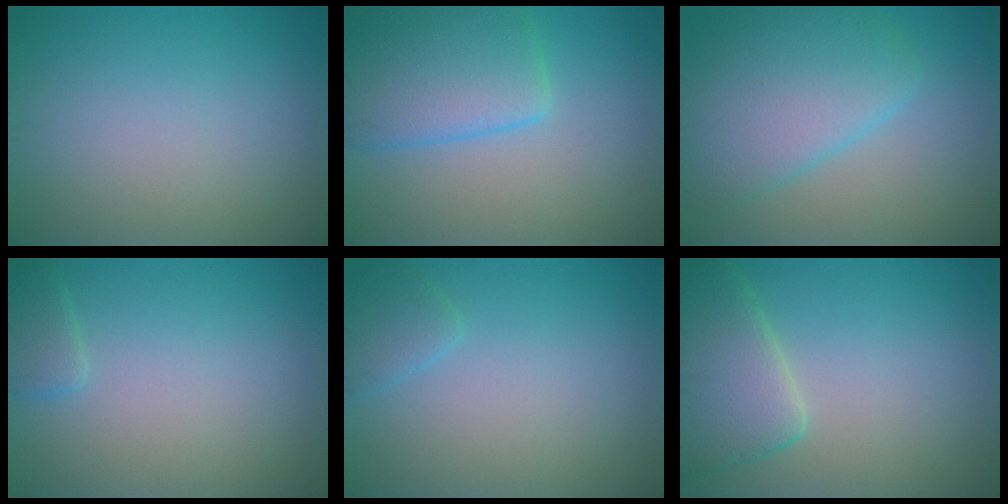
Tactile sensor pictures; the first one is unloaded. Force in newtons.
{"total": 5.9, "press": 5.8, "slide": 0.3}
{"total": 7.0, "press": 7.0, "slide": 0.4}
{"total": 1.5, "press": 1.5, "slide": 0.1}
{"total": 1.5, "press": 1.5, "slide": 0.1}
{"total": 5.3, "press": 5.3, "slide": 0.4}